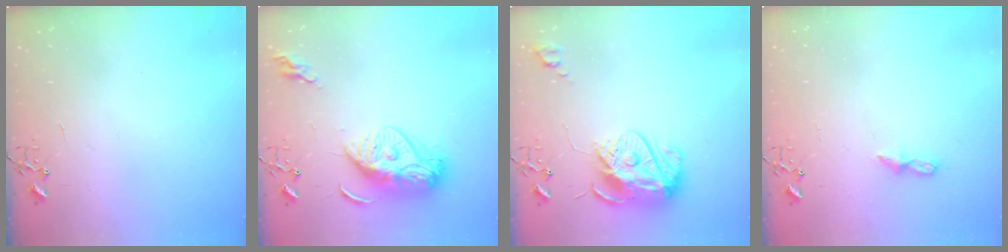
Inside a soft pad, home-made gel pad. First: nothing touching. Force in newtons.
{"total": 15.5, "press": 15.4, "slide": 1.3}
{"total": 13.9, "press": 13.8, "slide": 1.3}
{"total": 5.5, "press": 5.5, "slide": 0.5}